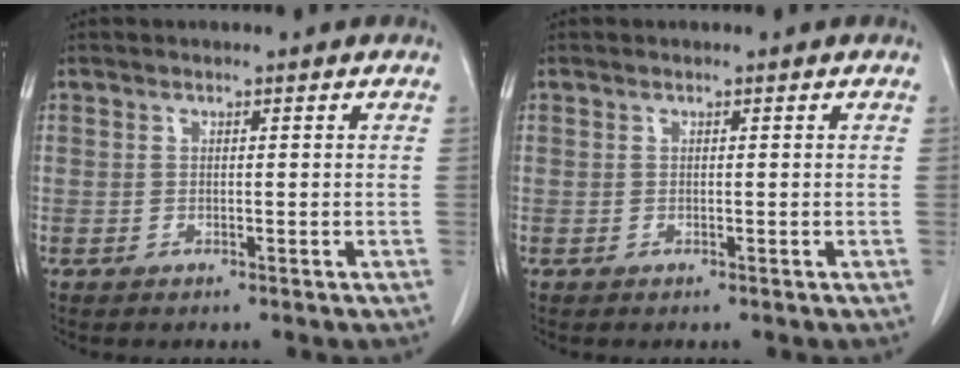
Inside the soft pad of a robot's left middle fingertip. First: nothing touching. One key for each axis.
{"total": 0.0}